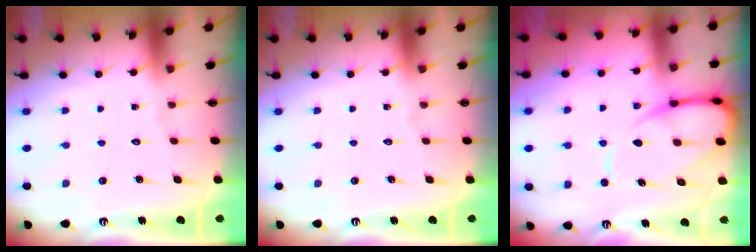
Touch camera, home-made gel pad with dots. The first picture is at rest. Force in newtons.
{"total": 0.0}
{"total": 10.2, "press": 10.1, "slide": 1.3}